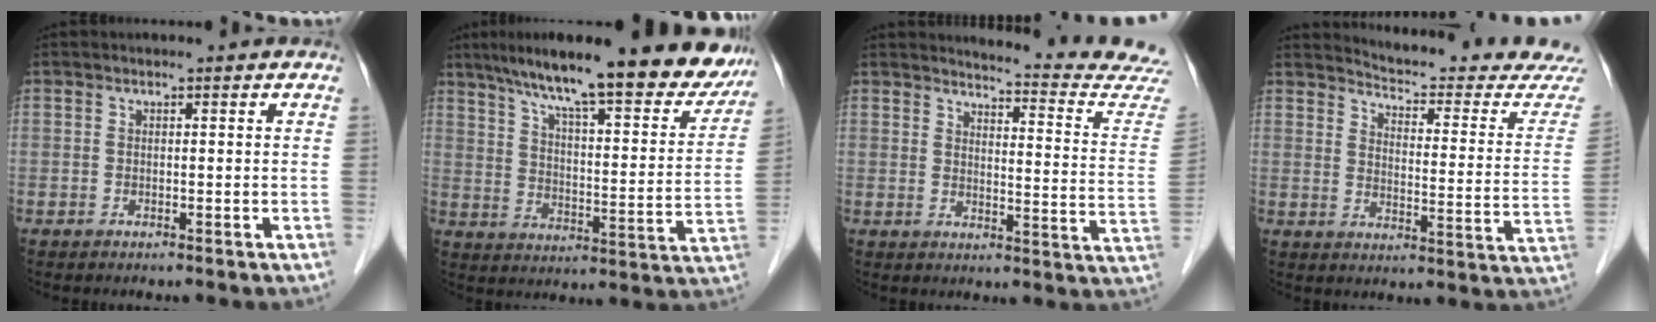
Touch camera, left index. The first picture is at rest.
{"total": 23.6, "force": [19.2, 4.3, 12.9], "torque": [-0.190, -0.006, 0.259]}
{"total": 16.5, "force": [16.3, -0.8, 2.5], "torque": [-0.025, -0.134, 0.166]}
{"total": 18.7, "force": [18.4, 0.4, 3.5], "torque": [-0.047, -0.123, 0.204]}